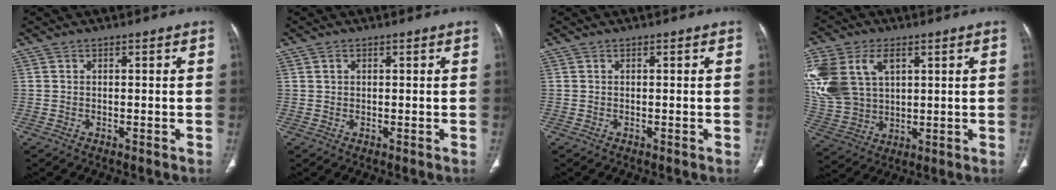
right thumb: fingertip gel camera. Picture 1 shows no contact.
{"total": 1.1, "force": [0.4, 0.8, 0.5], "torque": [-0.005, -0.001, 0.008]}
{"total": 0.0}
{"total": 18.5, "force": [6.0, 12.7, 12.1], "torque": [-0.274, 0.002, 0.124]}